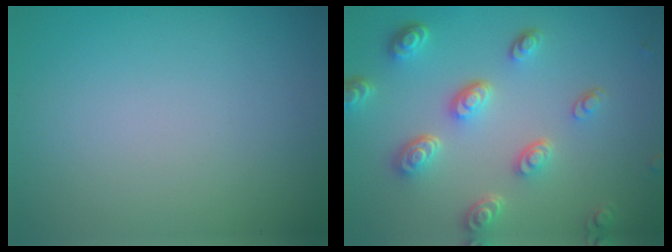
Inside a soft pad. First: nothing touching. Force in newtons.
{"total": 5.0, "press": 3.7, "slide": 3.3}